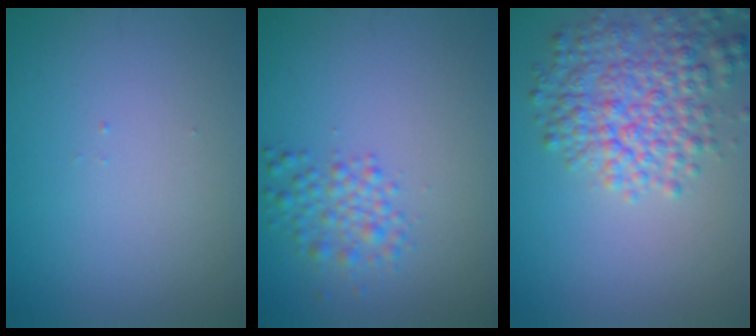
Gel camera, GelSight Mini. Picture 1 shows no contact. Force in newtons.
{"total": 2.3, "press": 2.3, "slide": 0.1}
{"total": 5.8, "press": 5.8, "slide": 0.3}